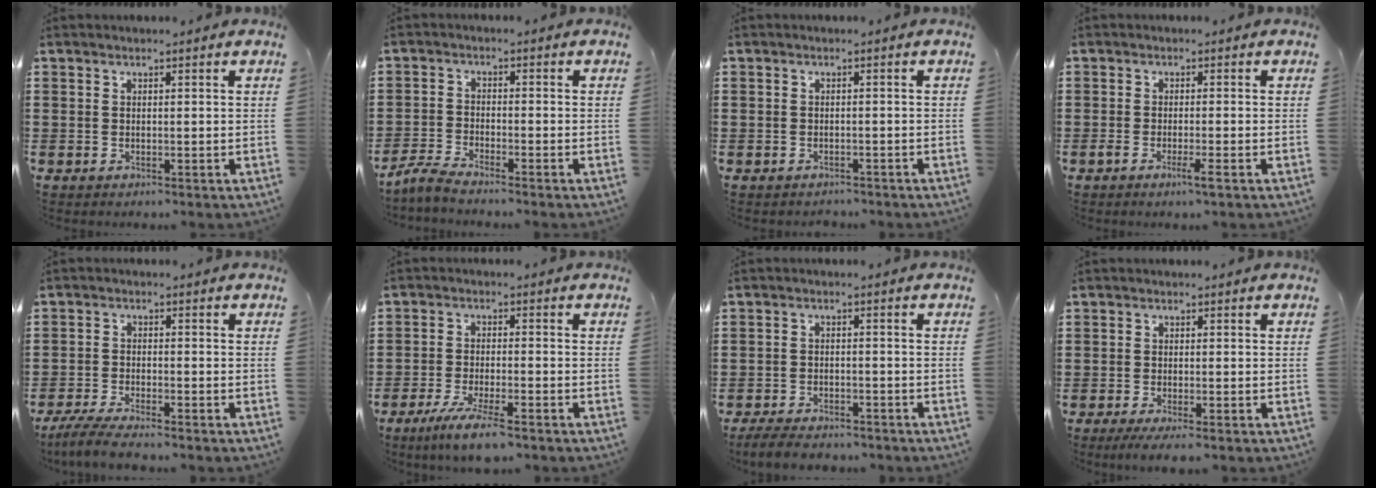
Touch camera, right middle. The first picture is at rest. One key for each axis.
{"total": 3.2, "fx": -2.9, "fy": 0.1, "fz": 1.4, "tx": -0.046, "ty": -0.007, "tz": -0.064}
{"total": 1.2, "fx": -1.1, "fy": 0.4, "fz": -0.1, "tx": -0.001, "ty": 0.002, "tz": -0.024}
{"total": 2.3, "fx": -1.2, "fy": 0.2, "fz": 1.9, "tx": -0.041, "ty": -0.005, "tz": -0.023}
{"total": 4.2, "fx": -3.8, "fy": 0.1, "fz": 1.8, "tx": -0.044, "ty": -0.012, "tz": -0.075}
{"total": 5.5, "fx": -4.2, "fy": 0.4, "fz": 3.5, "tx": -0.075, "ty": -0.016, "tz": -0.080}
{"total": 3.7, "fx": -3.5, "fy": 0.7, "fz": 0.9, "tx": -0.024, "ty": 0.000, "tz": -0.073}
{"total": 1.7, "fx": -1.3, "fy": -0.1, "fz": 1.1, "tx": -0.025, "ty": -0.004, "tz": -0.025}